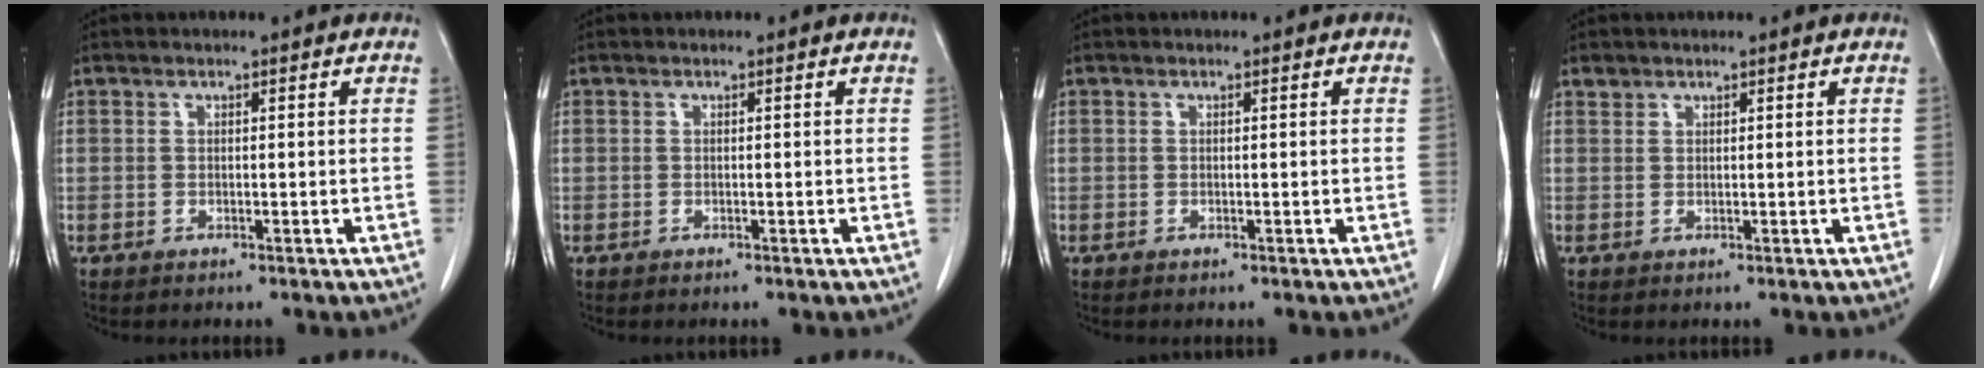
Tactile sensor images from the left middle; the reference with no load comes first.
{"total": 0.0}
{"total": 0.0}
{"total": 0.9, "force": [0.8, 0.5, 0.0], "torque": [0.004, 0.004, 0.013]}